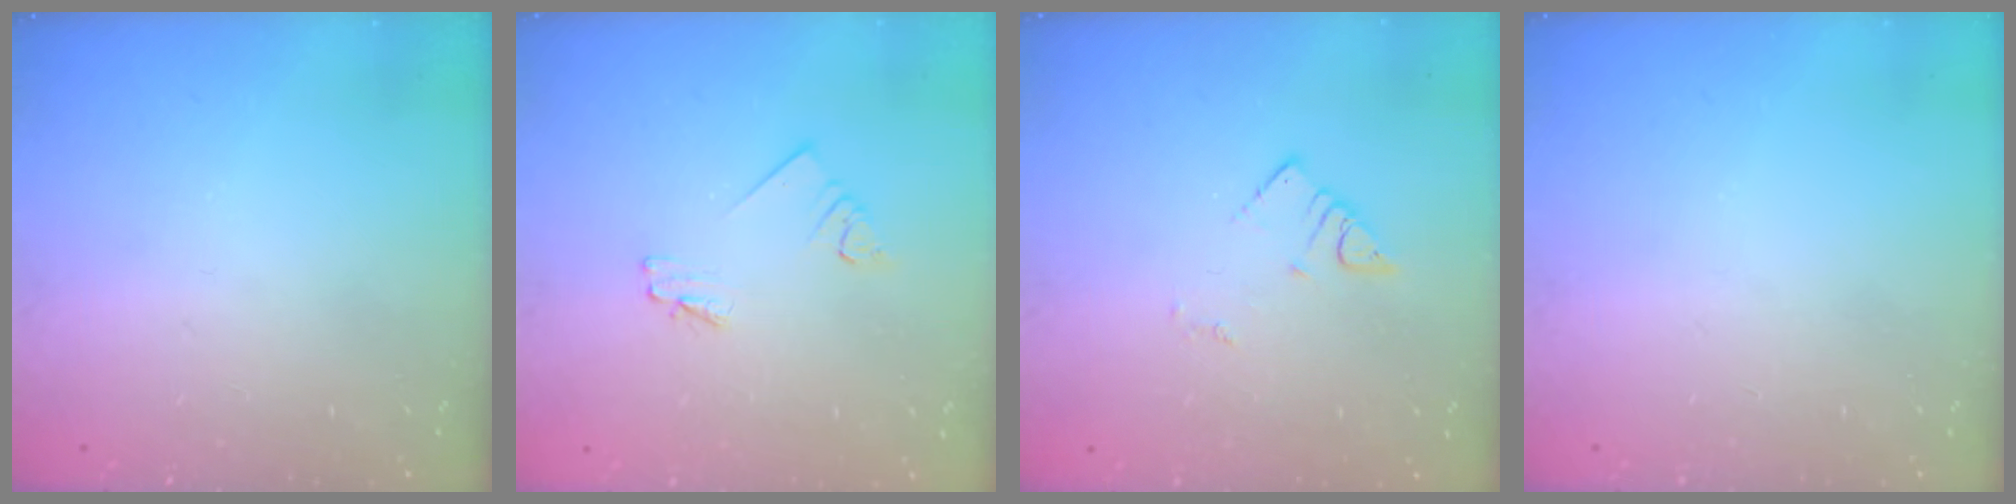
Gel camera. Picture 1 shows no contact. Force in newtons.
{"total": 1.6, "press": 1.5, "slide": 0.2}
{"total": 2.7, "press": 2.7, "slide": 0.4}
{"total": 0.0}